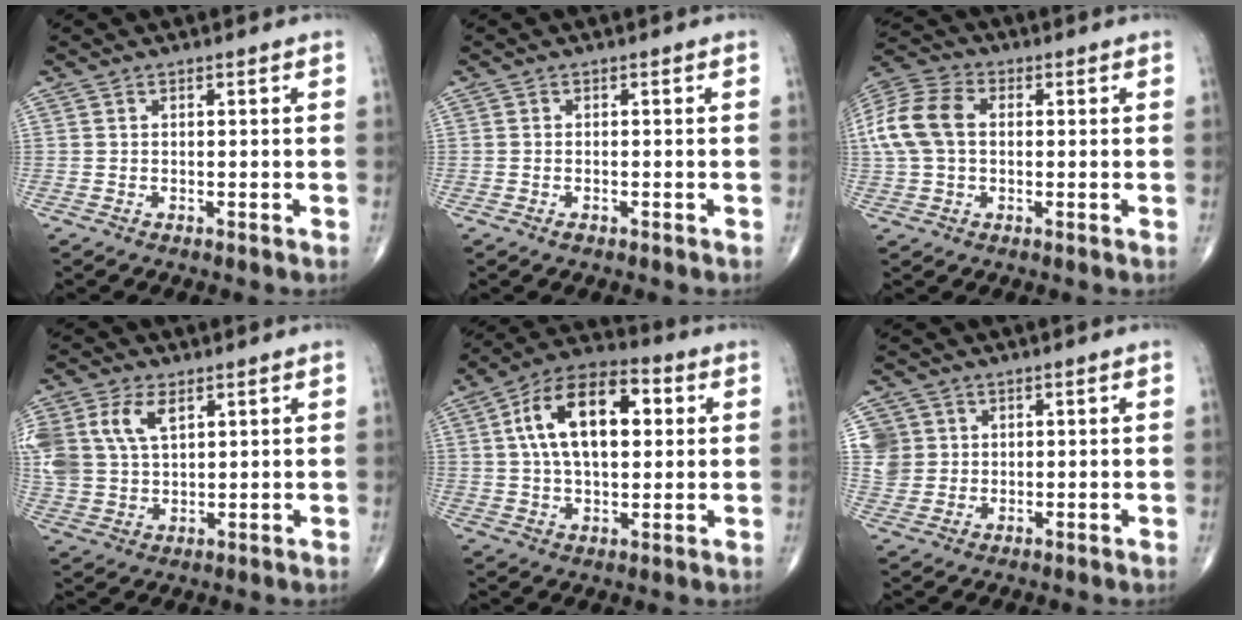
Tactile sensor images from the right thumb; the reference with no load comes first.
{"total": 1.0, "force": [-0.6, 0.4, 0.7], "torque": [-0.015, 0.003, -0.009]}
{"total": 11.9, "force": [1.1, 8.2, 8.6], "torque": [-0.186, 0.028, 0.017]}
{"total": 13.1, "force": [4.9, 8.2, 8.9], "torque": [-0.209, -0.003, 0.102]}
{"total": 17.2, "force": [3.6, 9.4, 13.9], "torque": [-0.221, 0.019, 0.055]}
{"total": 5.7, "force": [1.8, 5.4, 0.8], "torque": [0.006, -0.003, 0.038]}